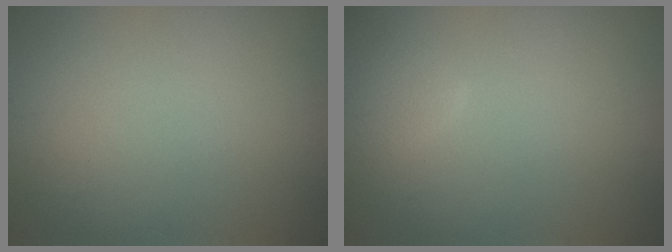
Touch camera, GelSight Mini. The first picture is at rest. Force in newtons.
{"total": 2.1, "press": 2.1, "slide": 0.1}